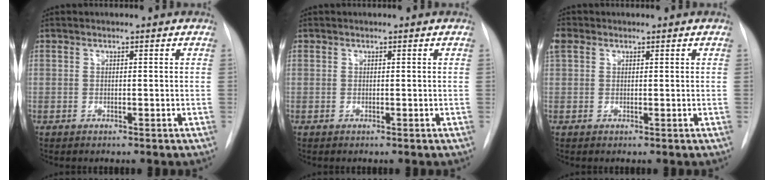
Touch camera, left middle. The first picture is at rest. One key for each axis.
{"total": 0.0}
{"total": 1.6, "fx": 0.9, "fy": 1.2, "fz": 0.5, "tx": -0.021, "ty": 0.020, "tz": 0.022}